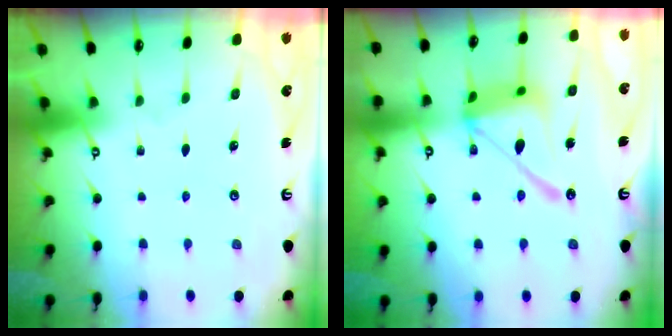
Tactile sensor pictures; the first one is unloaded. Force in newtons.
{"total": 17.0, "press": 17.0, "slide": 1.5}